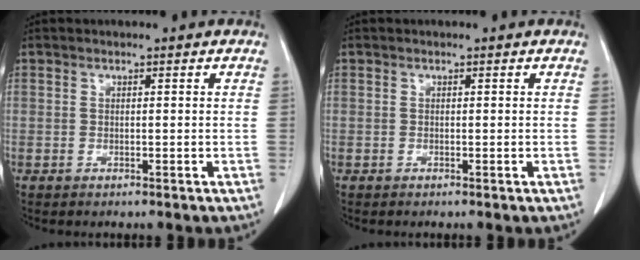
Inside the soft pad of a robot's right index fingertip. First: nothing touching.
{"total": 0.0}